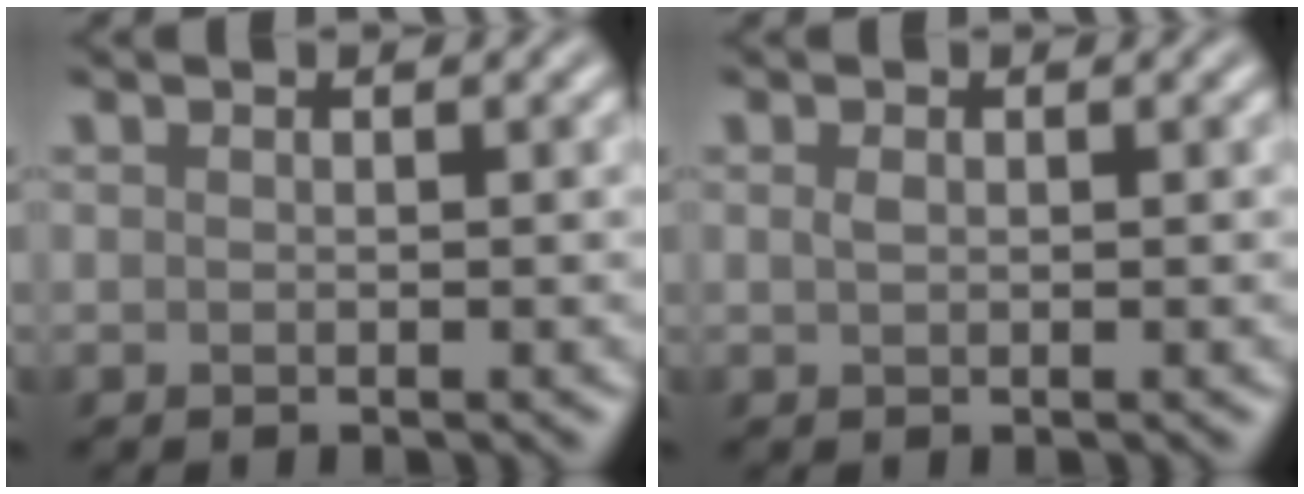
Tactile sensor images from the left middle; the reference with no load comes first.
{"total": 0.7, "force": [0.1, 0.4, 0.5], "torque": [-0.013, 0.001, 0.003]}